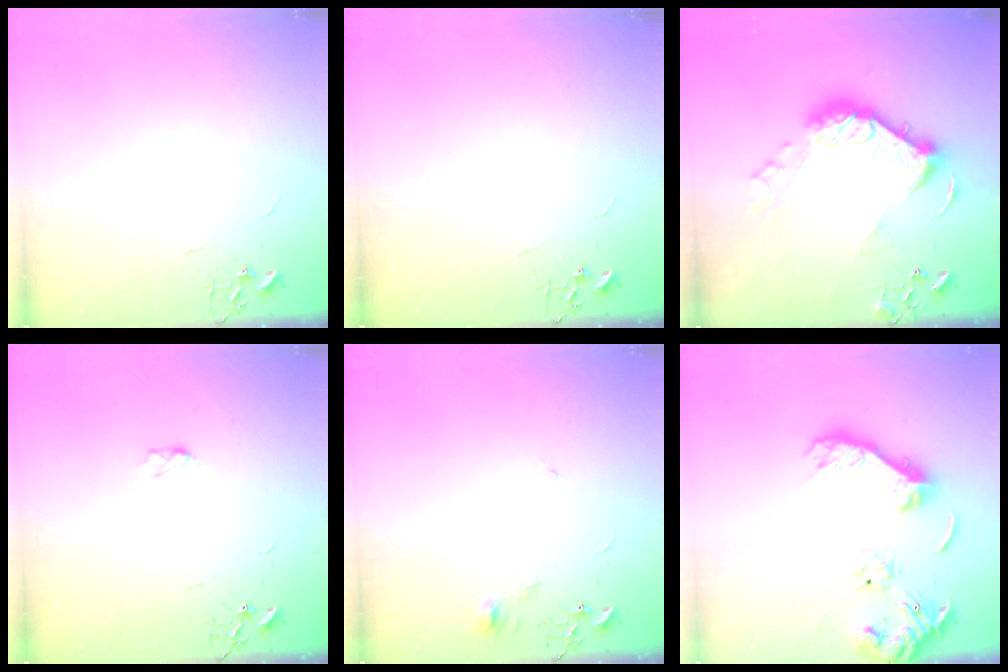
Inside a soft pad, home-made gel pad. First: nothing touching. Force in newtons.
{"total": 0.0}
{"total": 17.9, "press": 17.8, "slide": 1.7}
{"total": 3.3, "press": 3.3, "slide": 0.6}
{"total": 4.8, "press": 4.8, "slide": 0.5}
{"total": 16.0, "press": 15.9, "slide": 1.7}